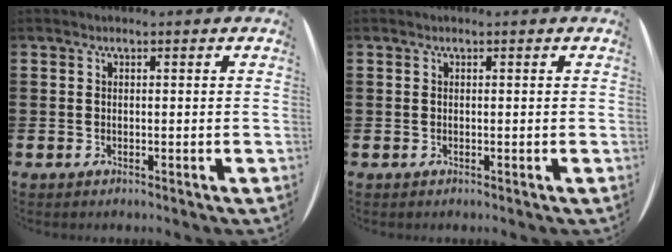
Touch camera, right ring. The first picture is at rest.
{"total": 0.0}